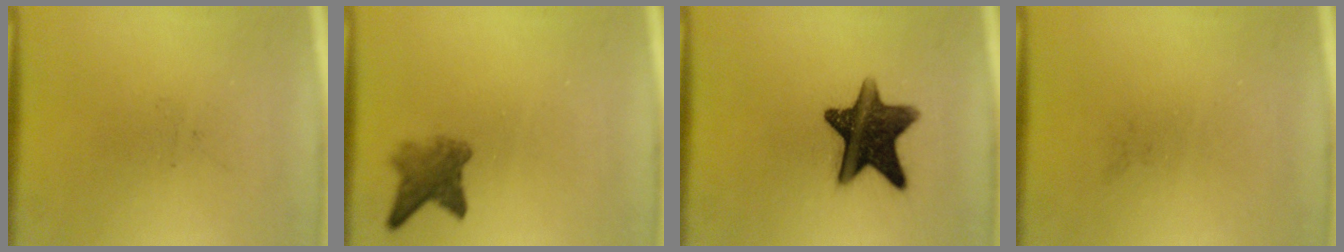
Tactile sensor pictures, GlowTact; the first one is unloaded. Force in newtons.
{"total": 3.9}
{"total": 13.5}
{"total": 0.0}